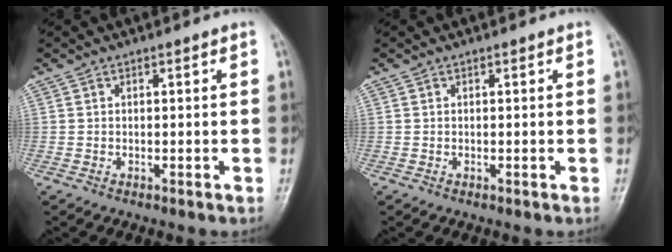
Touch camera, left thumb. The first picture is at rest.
{"total": 0.0}